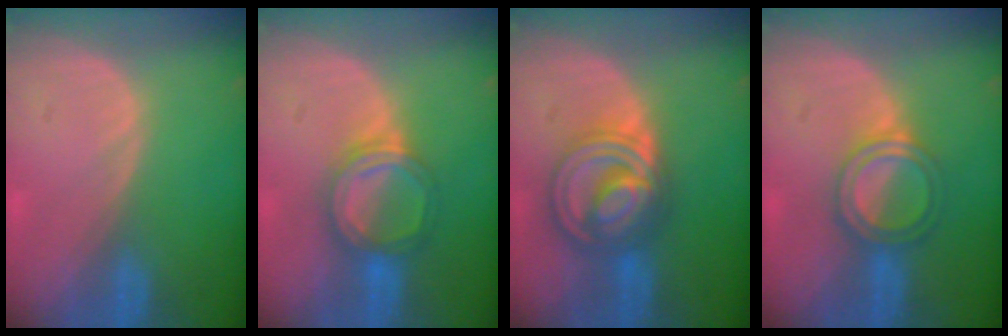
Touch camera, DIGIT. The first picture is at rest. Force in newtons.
{"total": 6.2, "press": 5.7, "slide": 2.6}
{"total": 8.9, "press": 8.9, "slide": 0.7}
{"total": 5.0, "press": 5.0, "slide": 0.7}